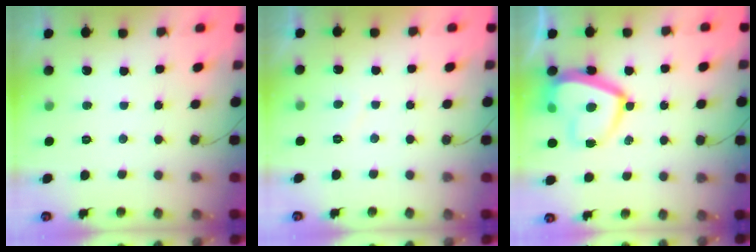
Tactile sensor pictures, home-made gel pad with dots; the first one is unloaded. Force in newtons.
{"total": 0.5, "press": 0.1, "slide": 0.5}
{"total": 13.9, "press": 13.8, "slide": 1.1}